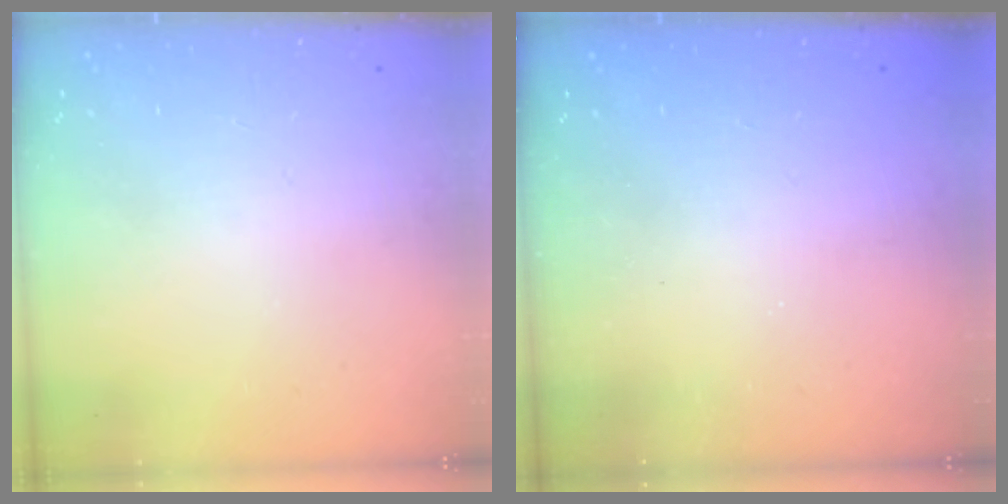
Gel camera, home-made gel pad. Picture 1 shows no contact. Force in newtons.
{"total": 2.2, "press": 2.1, "slide": 0.7}